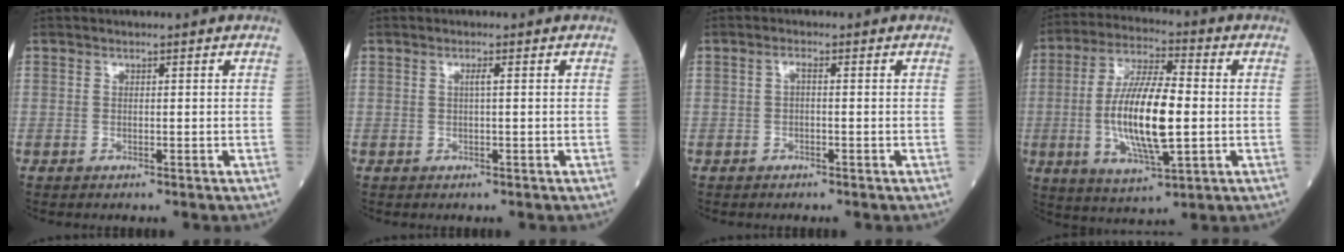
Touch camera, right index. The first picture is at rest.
{"total": 0.8, "force": [0.2, -0.2, 0.8], "torque": [-0.014, 0.001, 0.003]}
{"total": 1.0, "force": [0.0, 0.2, 1.0], "torque": [-0.018, 0.002, -0.002]}
{"total": 14.5, "force": [-1.3, 3.4, 14.1], "torque": [-0.278, -0.004, -0.021]}